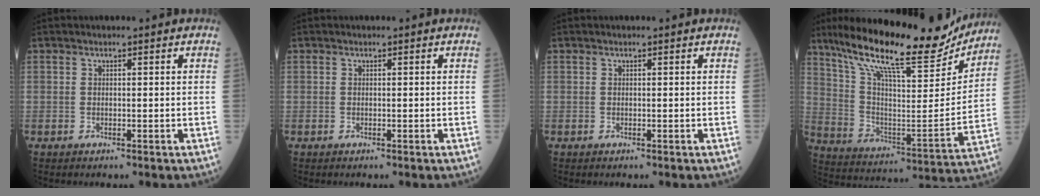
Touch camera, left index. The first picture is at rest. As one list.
[{"total": 0.0}, {"total": 0.0}, {"total": 24.1, "force": [20.2, 4.1, 12.6], "torque": [-0.221, -0.015, 0.312]}]